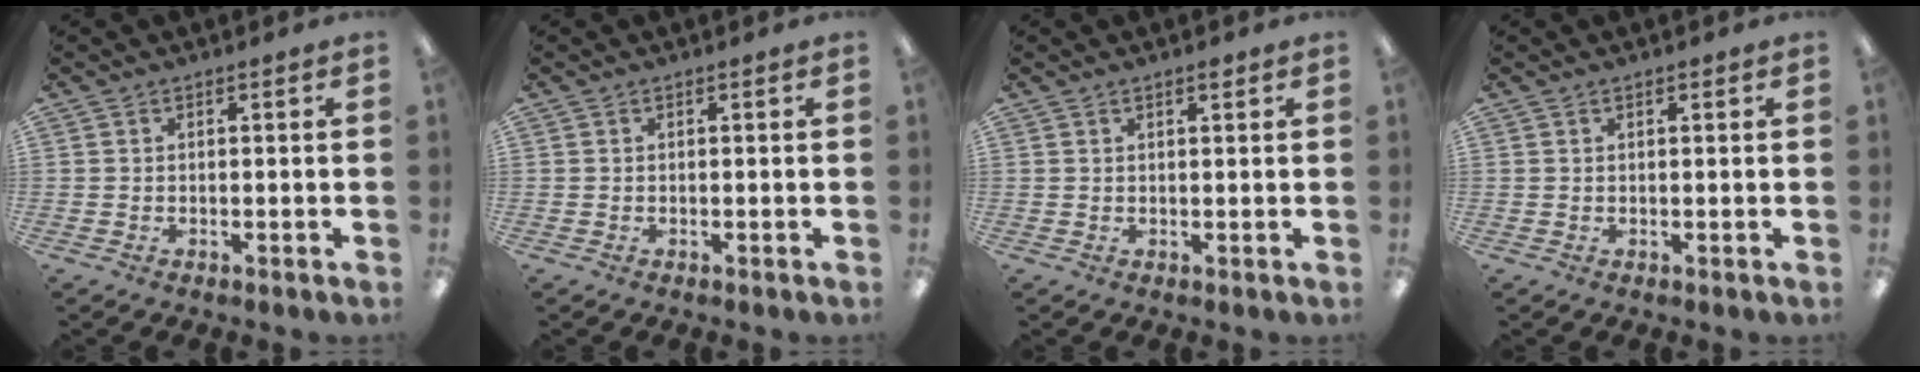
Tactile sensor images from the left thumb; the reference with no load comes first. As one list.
[{"total": 0.0}, {"total": 1.4, "force": [1.0, 0.2, 0.9], "torque": [-0.018, 0.001, 0.018]}, {"total": 0.6, "force": [0.4, 0.2, 0.3], "torque": [-0.008, 0.003, 0.007]}]